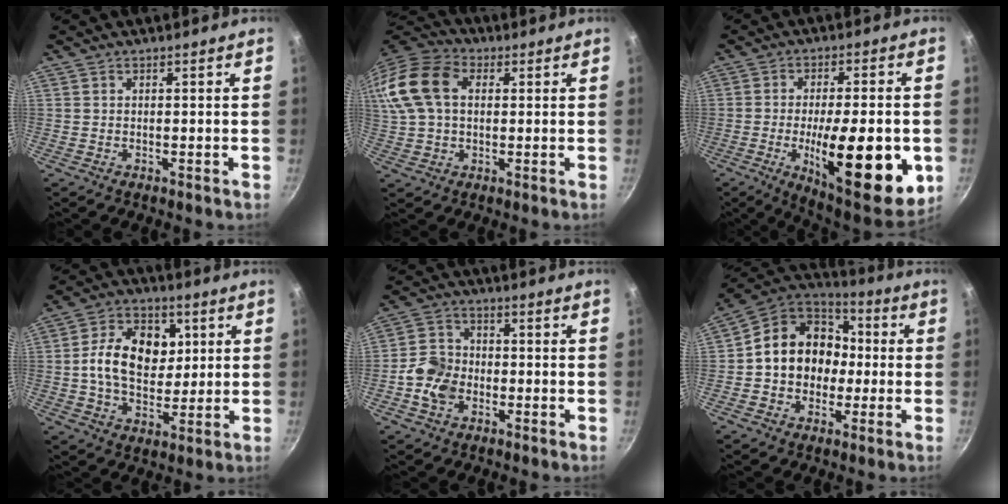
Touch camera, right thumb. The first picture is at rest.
{"total": 17.4, "force": [3.6, 12.0, 12.1], "torque": [-0.253, 0.029, 0.054]}
{"total": 22.5, "force": [-5.2, 7.3, 20.6], "torque": [-0.277, -0.003, -0.071]}
{"total": 14.1, "force": [2.3, 10.1, 9.5], "torque": [-0.128, 0.002, 0.030]}
{"total": 8.0, "force": [-2.4, 6.2, 4.4], "torque": [-0.063, 0.021, -0.056]}
{"total": 16.3, "force": [-0.4, 13.6, 8.9], "torque": [-0.107, 0.043, -0.019]}